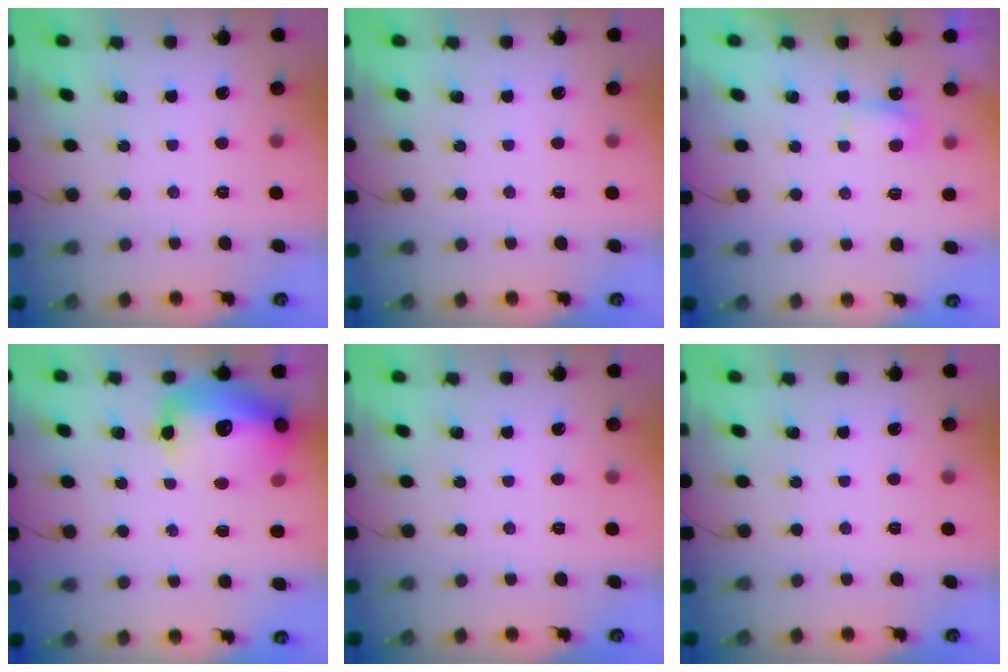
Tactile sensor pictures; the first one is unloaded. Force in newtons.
{"total": 0.0}
{"total": 3.7, "press": 3.6, "slide": 1.1}
{"total": 17.3, "press": 16.8, "slide": 3.9}
{"total": 0.0}
{"total": 0.0}